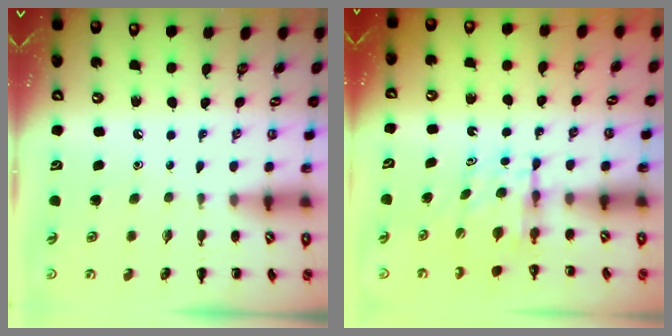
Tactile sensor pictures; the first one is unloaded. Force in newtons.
{"total": 5.2, "press": 5.2, "slide": 0.3}